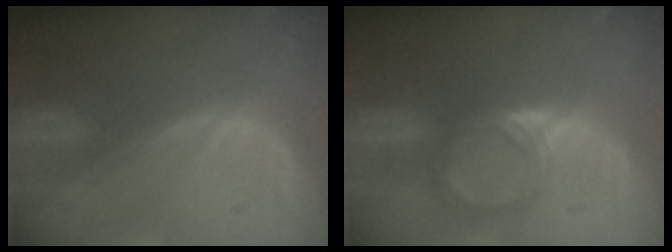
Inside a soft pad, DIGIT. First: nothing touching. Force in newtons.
{"total": 5.2, "press": 4.7, "slide": 2.3}